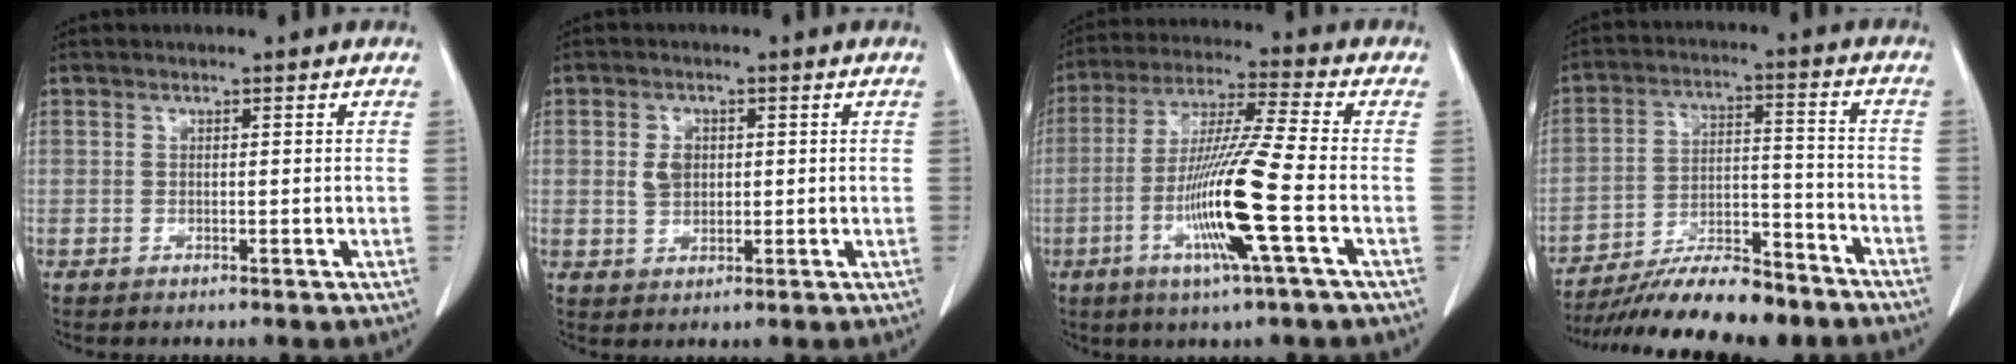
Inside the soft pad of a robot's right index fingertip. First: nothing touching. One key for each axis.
{"total": 3.3, "fx": 0.5, "fy": 2.5, "fz": 2.1, "tx": -0.042, "ty": 0.006, "tz": 0.013}
{"total": 13.5, "fx": -3.9, "fy": -1.0, "fz": 12.9, "tx": -0.256, "ty": -0.014, "tz": -0.080}
{"total": 15.4, "fx": -13.5, "fy": 2.9, "fz": 6.9, "tx": -0.119, "ty": 0.015, "tz": -0.223}